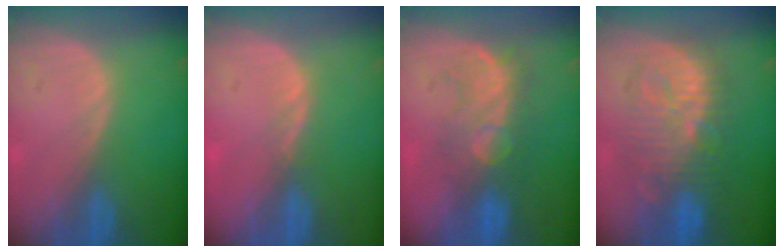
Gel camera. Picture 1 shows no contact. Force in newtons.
{"total": 1.1, "press": 1.0, "slide": 0.5}
{"total": 8.1, "press": 7.7, "slide": 2.3}
{"total": 10.3, "press": 10.3, "slide": 0.4}